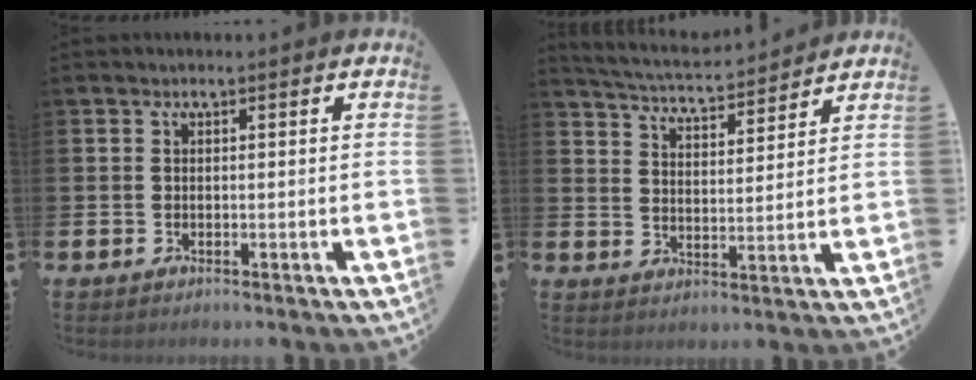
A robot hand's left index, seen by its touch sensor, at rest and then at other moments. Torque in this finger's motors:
{"motor_torque": [0.86, -1.28, 0.13, 0.03]}